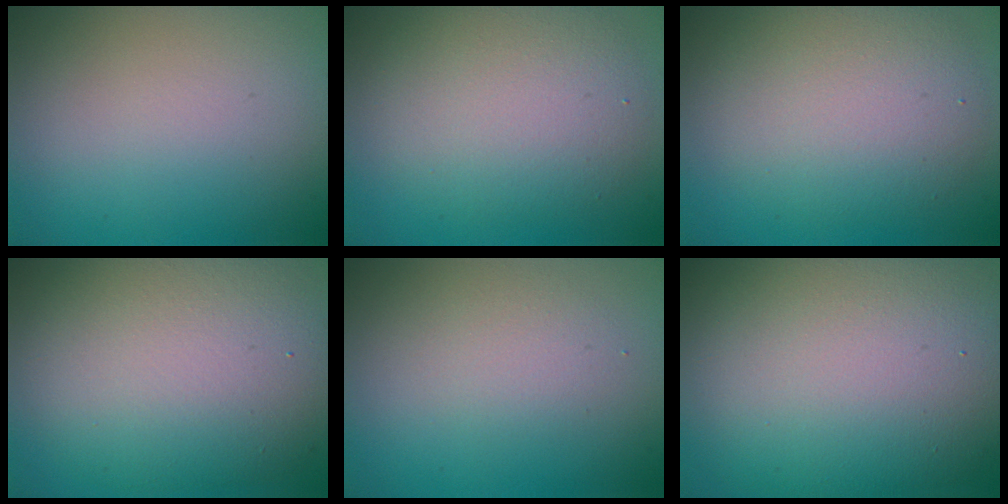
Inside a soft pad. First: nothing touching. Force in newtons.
{"total": 5.7, "press": 5.7, "slide": 0.4}
{"total": 5.9, "press": 5.8, "slide": 0.5}
{"total": 11.2, "press": 11.2, "slide": 0.9}
{"total": 1.8, "press": 1.8, "slide": 0.0}
{"total": 15.4, "press": 15.4, "slide": 0.5}